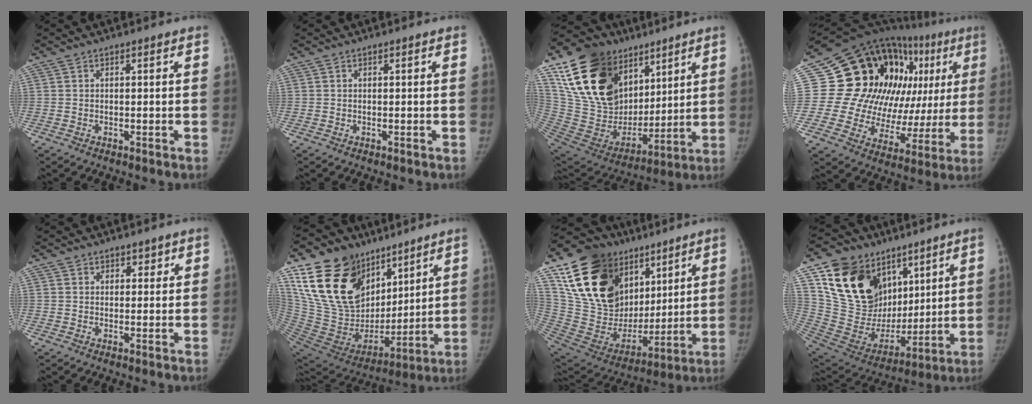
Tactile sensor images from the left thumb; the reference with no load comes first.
{"total": 0.0}
{"total": 29.4, "force": [13.9, 19.2, 17.4], "torque": [-0.296, -0.014, 0.267]}
{"total": 30.0, "force": [9.1, 17.7, 22.4], "torque": [-0.268, 0.026, 0.150]}
{"total": 2.3, "force": [1.6, 1.7, 0.3], "torque": [0.025, -0.007, 0.017]}
{"total": 26.9, "force": [14.3, 17.6, 14.5], "torque": [-0.237, -0.026, 0.278]}
{"total": 31.0, "force": [13.6, 20.0, 19.3], "torque": [-0.323, -0.001, 0.260]}
{"total": 25.6, "force": [12.0, 17.7, 14.1], "torque": [-0.221, -0.014, 0.235]}